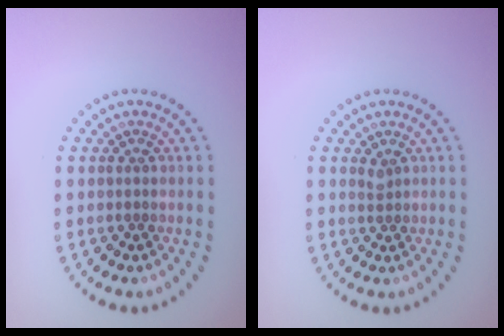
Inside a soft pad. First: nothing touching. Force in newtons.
{"total": 0.8, "press": 0.5, "slide": 0.6}